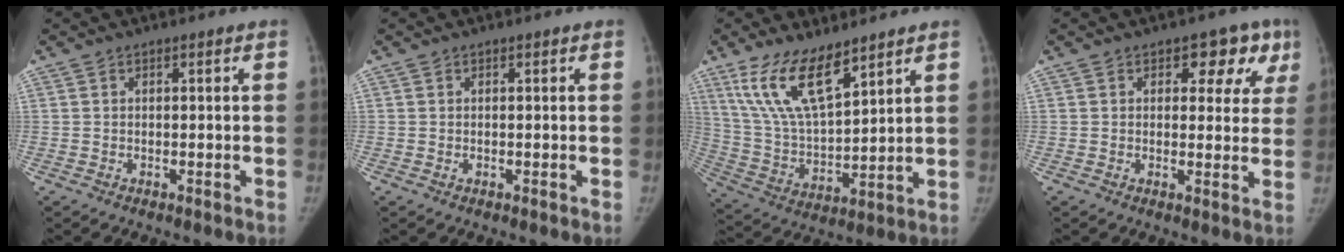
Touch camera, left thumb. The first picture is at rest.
{"total": 0.0}
{"total": 14.1, "force": [9.4, 4.8, 9.4], "torque": [-0.163, -0.046, 0.198]}
{"total": 7.7, "force": [3.6, 4.9, 4.7], "torque": [-0.003, -0.008, 0.037]}